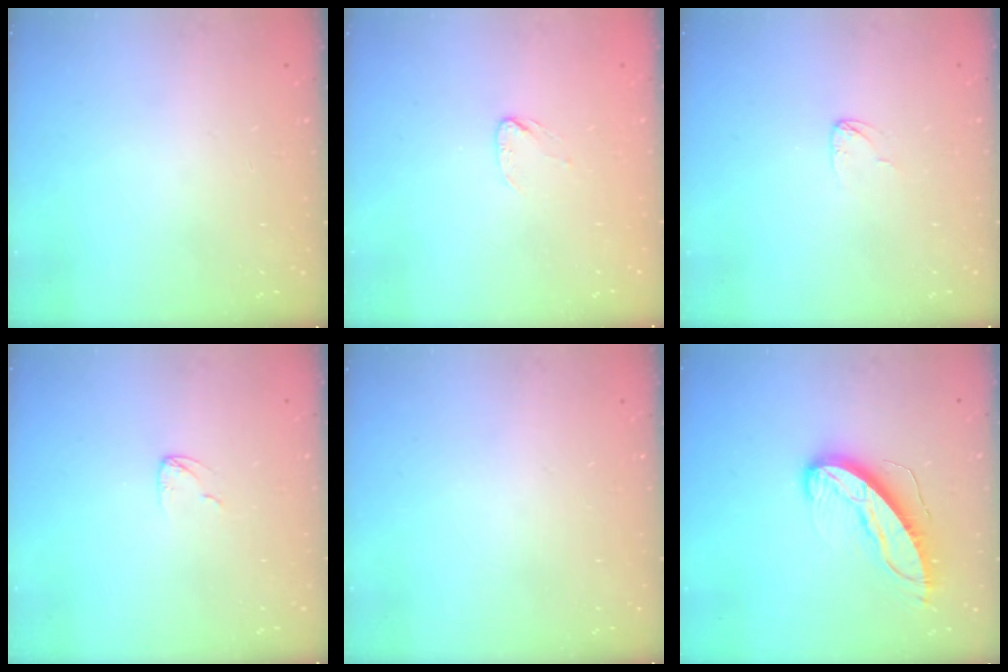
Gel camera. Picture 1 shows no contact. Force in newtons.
{"total": 2.7, "press": 2.7, "slide": 0.2}
{"total": 2.6, "press": 2.6, "slide": 0.1}
{"total": 2.9, "press": 2.9, "slide": 0.3}
{"total": 0.0}
{"total": 11.6, "press": 11.6, "slide": 1.1}